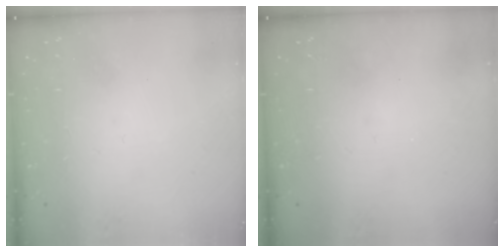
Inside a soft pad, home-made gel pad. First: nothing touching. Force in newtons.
{"total": 0.0}